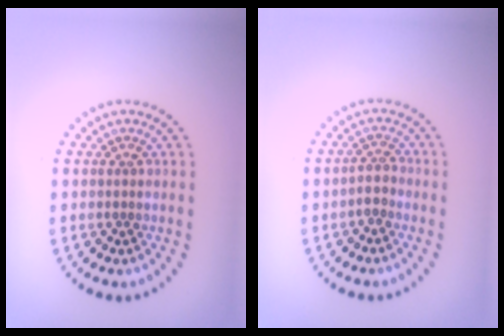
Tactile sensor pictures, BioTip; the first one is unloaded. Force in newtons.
{"total": 1.5, "press": 1.1, "slide": 1.0}